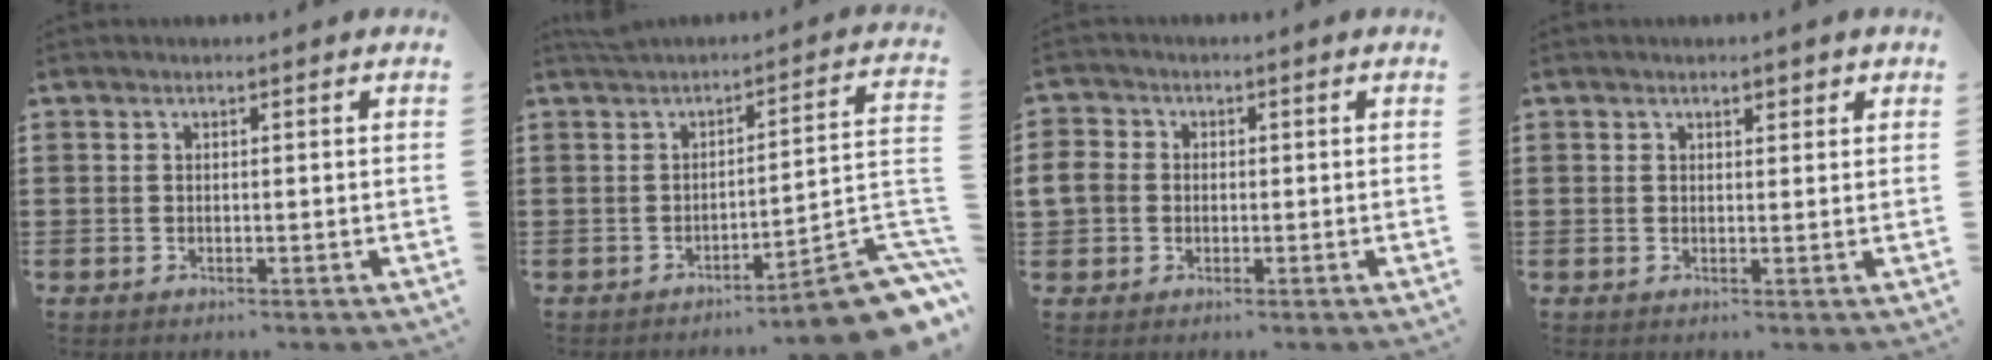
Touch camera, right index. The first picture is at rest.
{"total": 7.5, "force": [-4.5, 0.6, 6.0], "torque": [-0.085, -0.010, -0.087]}
{"total": 3.7, "force": [-0.2, 3.4, 1.6], "torque": [-0.062, 0.003, -0.014]}
{"total": 1.5, "force": [1.2, 0.8, 0.5], "torque": [-0.012, 0.005, 0.023]}